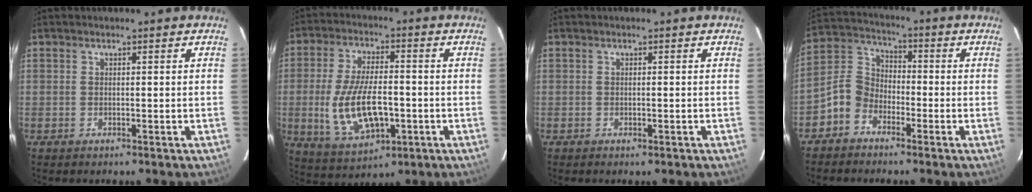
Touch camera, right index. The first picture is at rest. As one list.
[{"total": 14.2, "force": [-2.7, 6.6, 12.3], "torque": [-0.251, -0.013, -0.033]}, {"total": 0.5, "force": [-0.3, 0.2, 0.3], "torque": [-0.007, 0.001, -0.005]}, {"total": 6.8, "force": [-4.1, 4.9, 2.1], "torque": [-0.050, 0.027, -0.091]}]